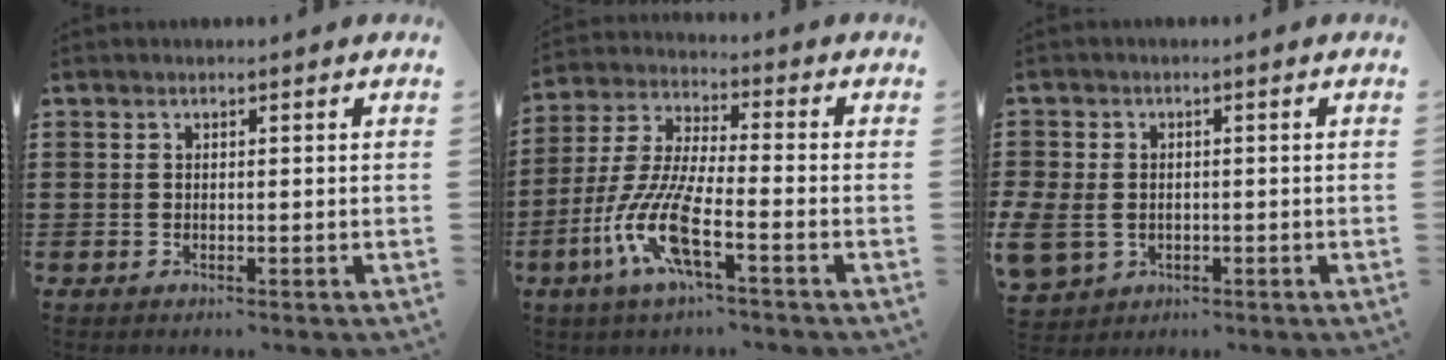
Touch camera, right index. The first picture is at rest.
{"total": 10.4, "force": [-5.3, 2.1, 8.8], "torque": [-0.220, -0.018, -0.110]}
{"total": 4.3, "force": [-1.0, 3.5, 2.2], "torque": [-0.074, -0.003, -0.025]}